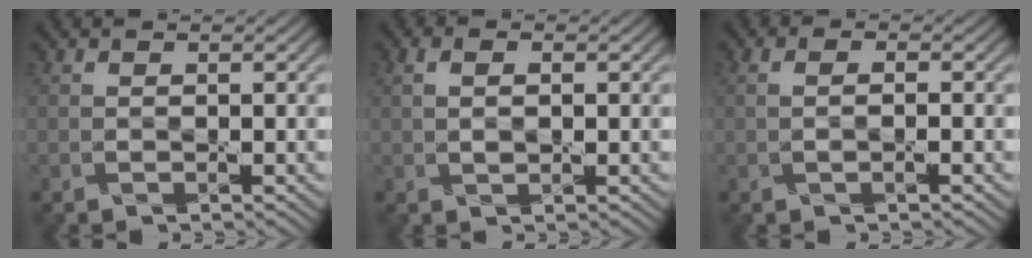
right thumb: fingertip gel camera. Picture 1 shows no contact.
{"total": 2.5, "force": [0.5, 1.3, 2.1], "torque": [-0.038, -0.005, 0.012]}
{"total": 1.7, "force": [-0.1, 0.7, 1.6], "torque": [-0.021, -0.003, -0.007]}